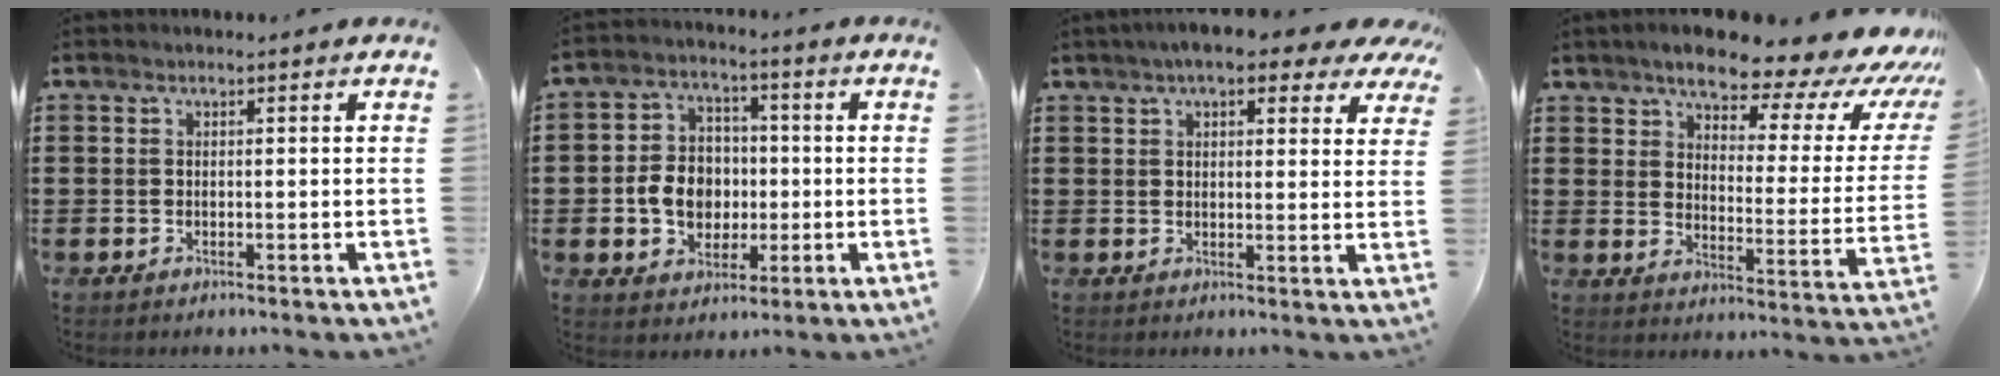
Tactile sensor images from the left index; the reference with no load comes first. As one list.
[{"total": 7.8, "force": [-0.8, 6.5, 4.3], "torque": [-0.099, 0.012, -0.015]}, {"total": 6.6, "force": [5.0, 1.8, 4.0], "torque": [-0.075, -0.005, 0.087]}, {"total": 9.9, "force": [8.0, 2.6, 5.2], "torque": [-0.096, -0.053, 0.130]}]